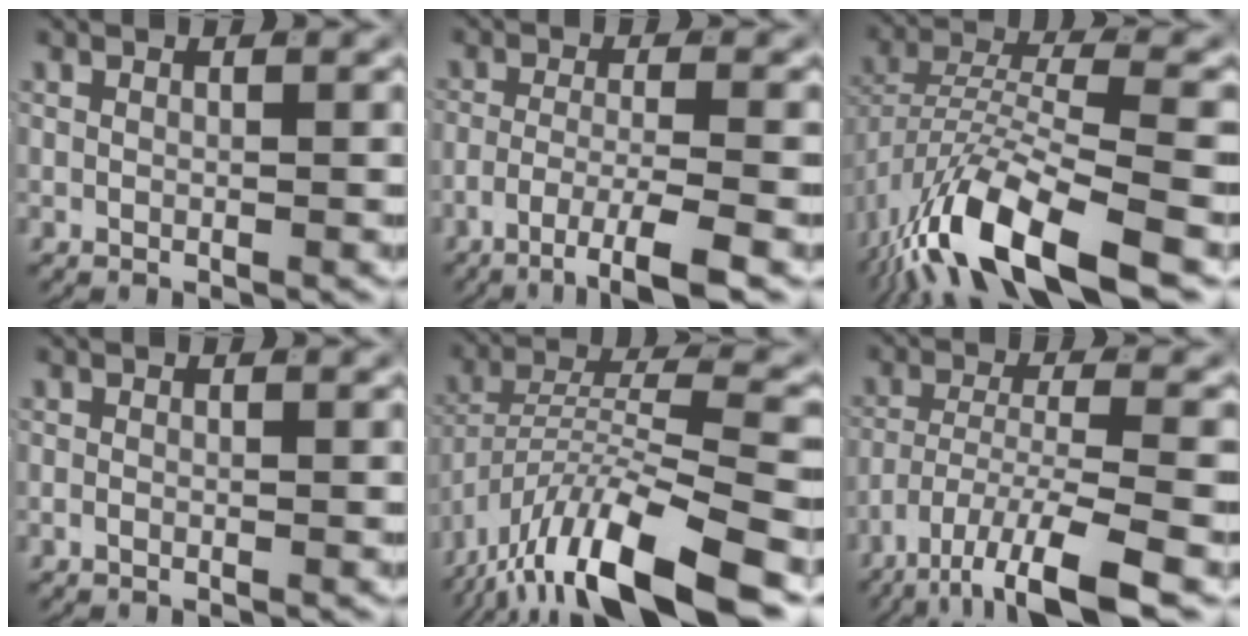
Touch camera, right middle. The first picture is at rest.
{"total": 6.4, "force": [-4.6, 1.0, 4.4], "torque": [-0.068, -0.018, -0.069]}
{"total": 11.3, "force": [-5.4, 4.8, 8.6], "torque": [-0.167, -0.024, -0.077]}
{"total": 0.6, "force": [-0.5, 0.2, 0.2], "torque": [-0.006, -0.002, -0.008]}
{"total": 12.1, "force": [-6.6, 4.6, 9.0], "torque": [-0.149, -0.014, -0.102]}
{"total": 8.7, "force": [-5.3, 2.4, 6.4], "torque": [-0.106, -0.020, -0.077]}